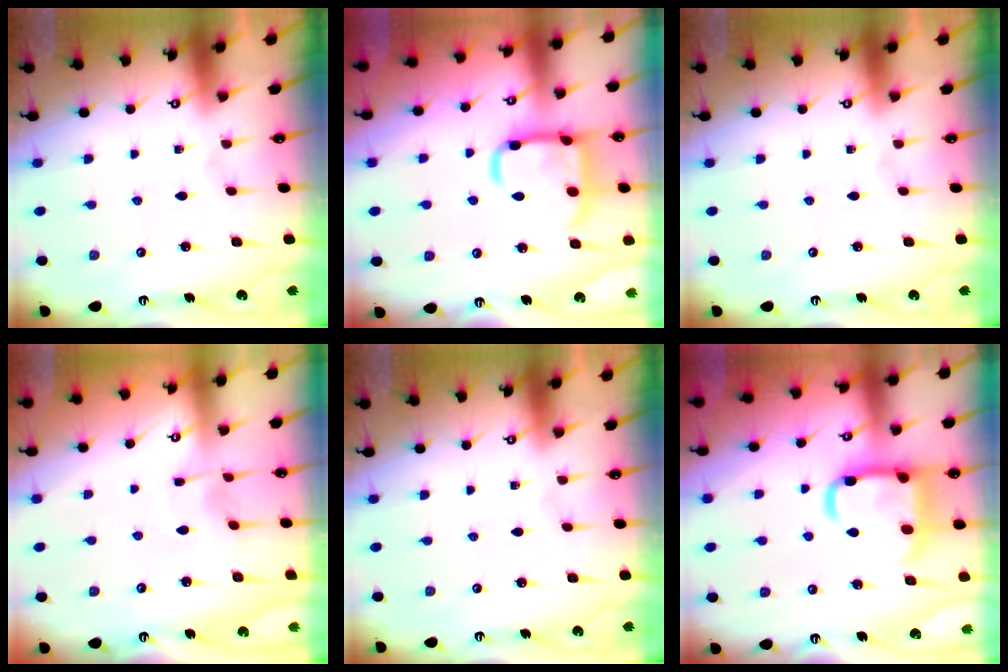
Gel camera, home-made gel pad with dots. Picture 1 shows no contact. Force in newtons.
{"total": 16.9, "press": 16.9, "slide": 1.5}
{"total": 0.0}
{"total": 2.9, "press": 2.9, "slide": 0.2}
{"total": 0.0}
{"total": 18.3, "press": 18.2, "slide": 1.7}